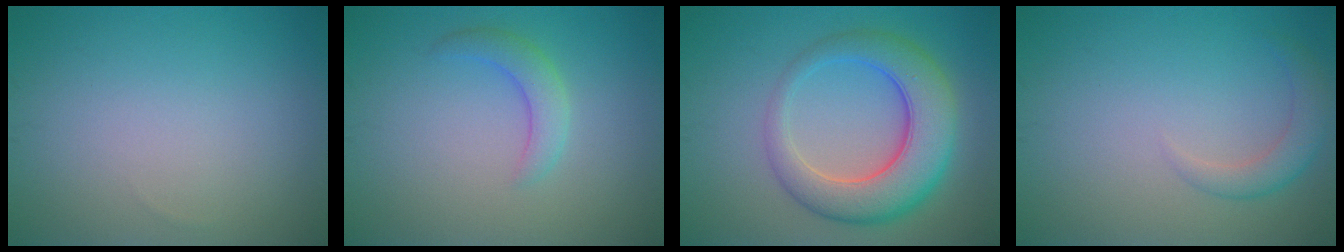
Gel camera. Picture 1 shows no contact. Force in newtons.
{"total": 2.4, "press": 2.4, "slide": 0.1}
{"total": 7.9, "press": 7.8, "slide": 0.3}
{"total": 2.2, "press": 2.2, "slide": 0.1}